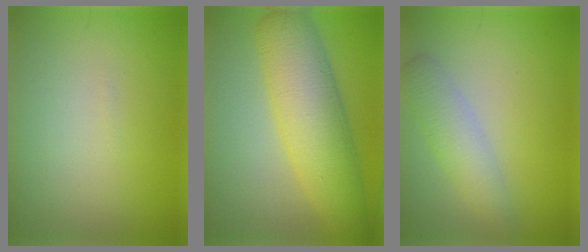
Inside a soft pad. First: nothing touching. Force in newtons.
{"total": 8.6, "press": 8.6, "slide": 0.2}
{"total": 3.4, "press": 3.3, "slide": 0.3}